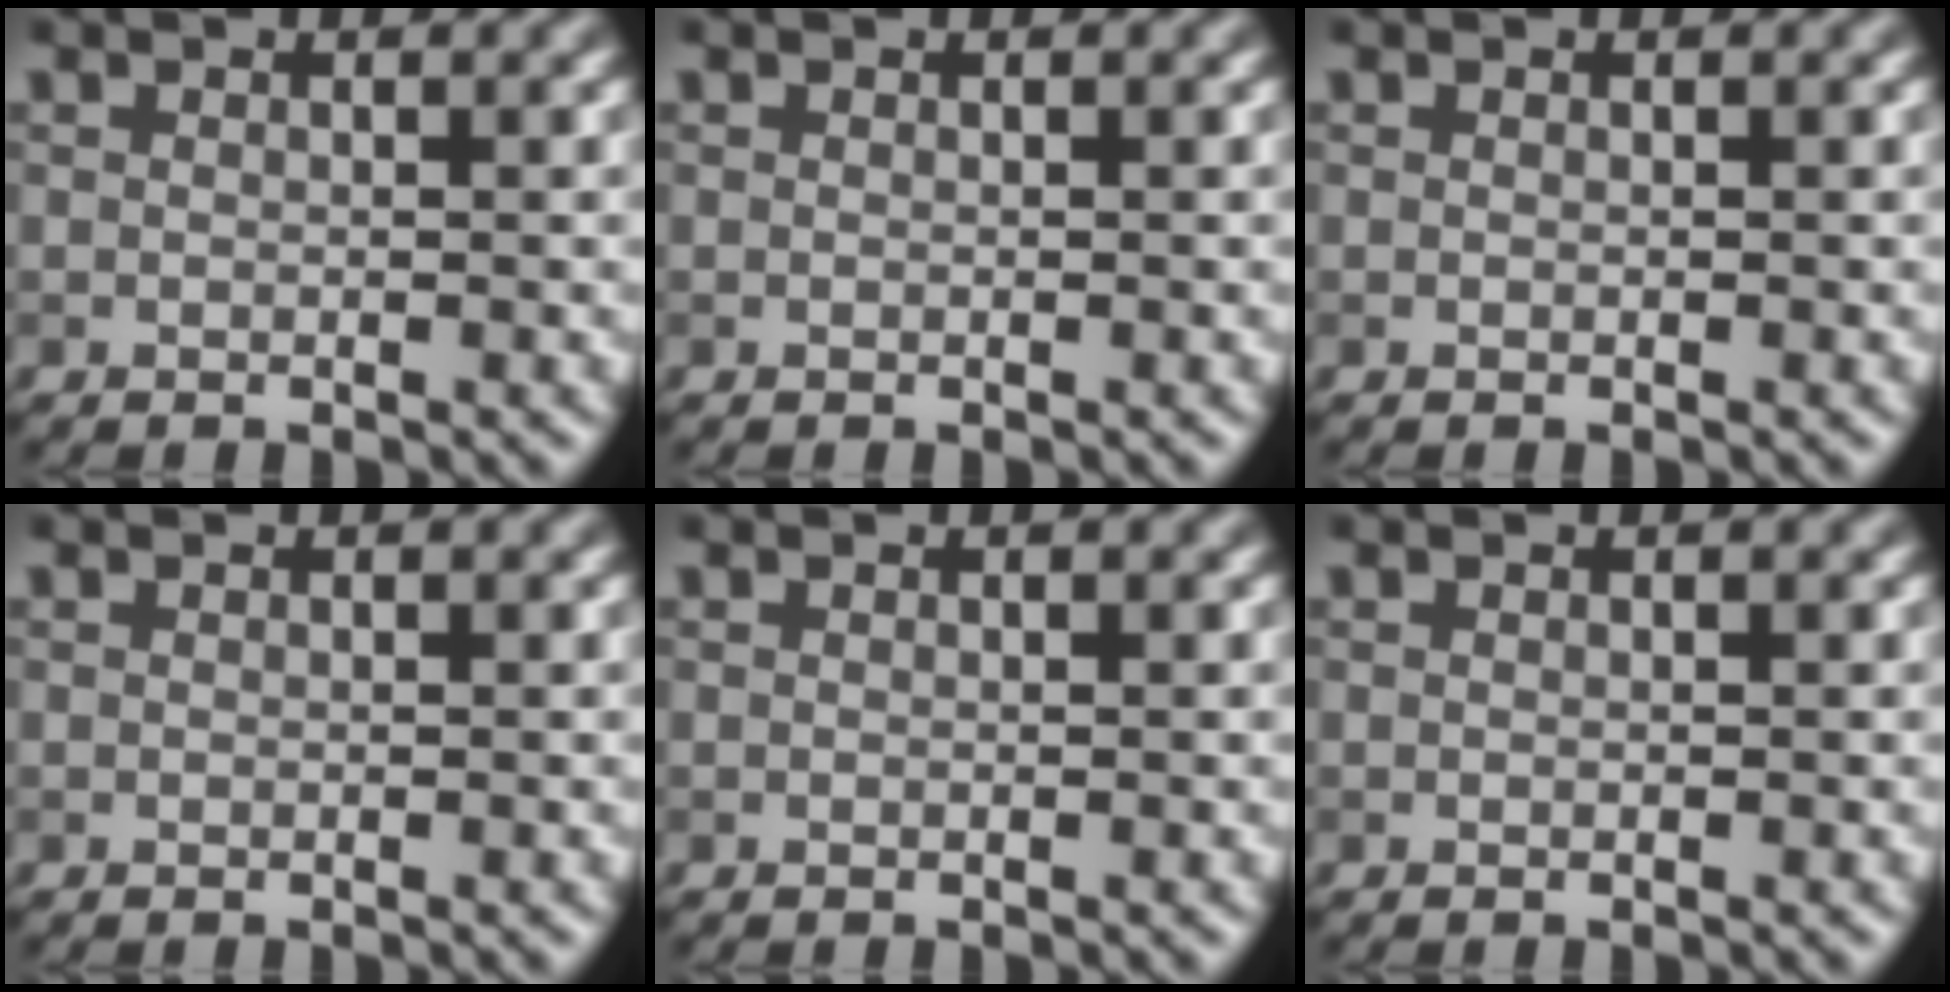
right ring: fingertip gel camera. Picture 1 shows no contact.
{"total": 0.0}
{"total": 0.0}
{"total": 0.0}
{"total": 0.0}
{"total": 0.0}